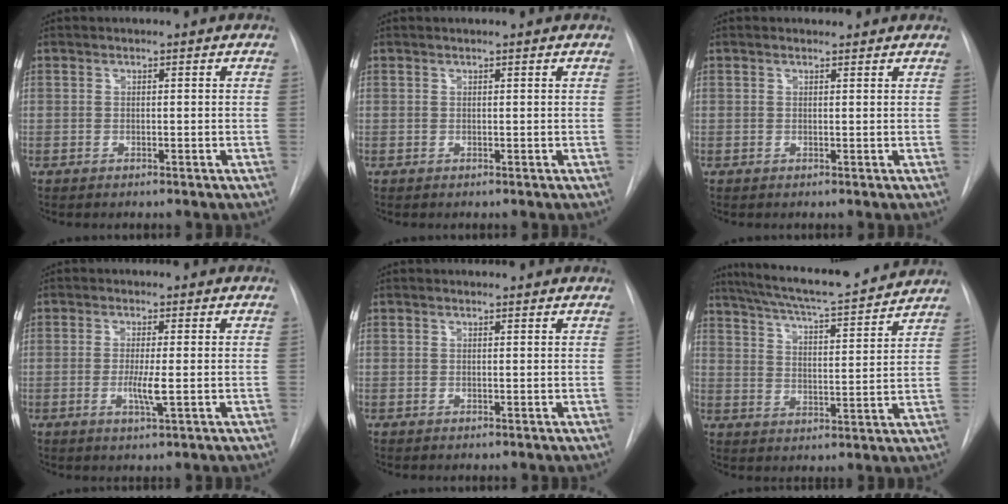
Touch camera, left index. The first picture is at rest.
{"total": 1.2, "force": [1.2, -0.1, 0.3], "torque": [-0.009, 0.011, 0.016]}
{"total": 1.7, "force": [1.6, 0.5, 0.3], "torque": [-0.011, 0.014, 0.019]}
{"total": 3.2, "force": [-0.5, 0.0, 3.1], "torque": [-0.064, -0.007, -0.008]}
{"total": 2.2, "force": [2.2, 0.3, 0.3], "torque": [-0.013, 0.013, 0.024]}
{"total": 18.7, "force": [16.9, 1.7, 7.7], "torque": [-0.131, 0.007, 0.244]}